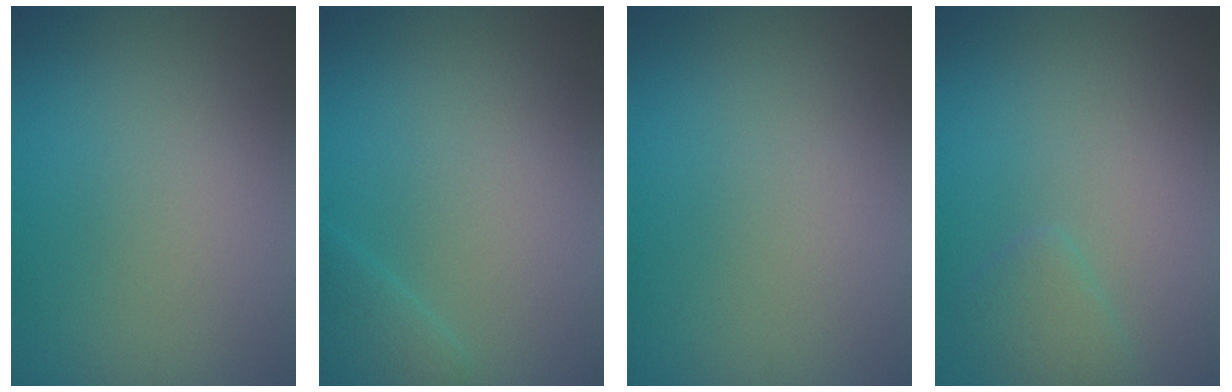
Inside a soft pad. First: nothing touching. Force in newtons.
{"total": 1.5, "press": 1.5, "slide": 0.0}
{"total": 0.0}
{"total": 1.5, "press": 1.5, "slide": 0.1}